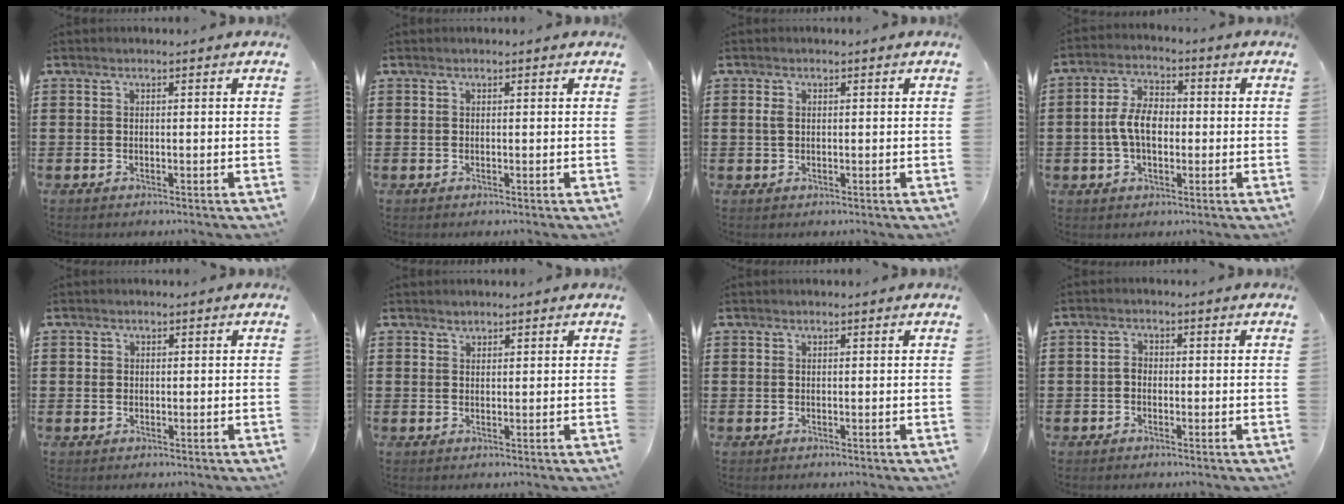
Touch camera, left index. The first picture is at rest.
{"total": 0.0}
{"total": 1.5, "force": [0.3, 0.8, 1.1], "torque": [-0.033, 0.003, 0.001]}
{"total": 6.7, "force": [-0.5, 3.9, 5.4], "torque": [-0.121, 0.005, -0.016]}
{"total": 0.8, "force": [0.3, 0.8, -0.1], "torque": [0.000, 0.005, 0.006]}
{"total": 1.1, "force": [1.1, 0.4, -0.1], "torque": [0.000, 0.000, 0.021]}
{"total": 0.0}
{"total": 1.7, "force": [-0.2, 1.2, 1.2], "torque": [-0.026, 0.005, -0.006]}